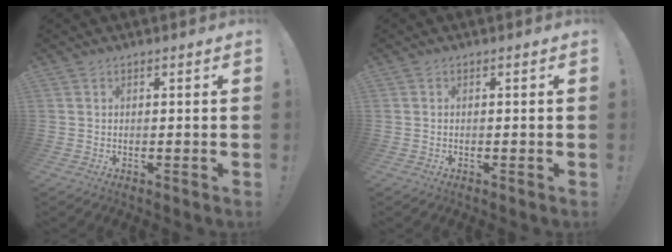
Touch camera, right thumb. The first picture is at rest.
{"total": 0.0}